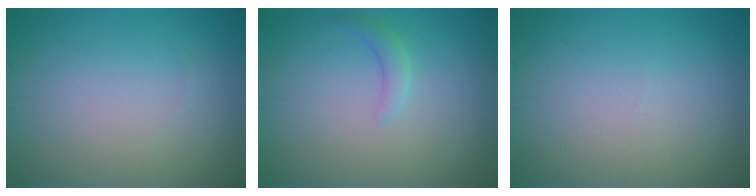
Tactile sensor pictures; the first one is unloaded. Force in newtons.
{"total": 1.3, "press": 1.3, "slide": 0.1}
{"total": 0.0}